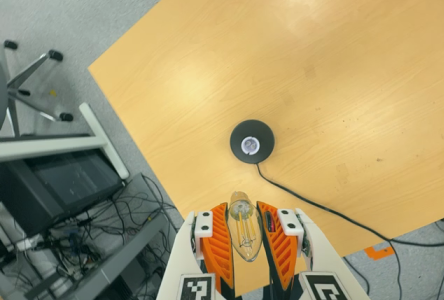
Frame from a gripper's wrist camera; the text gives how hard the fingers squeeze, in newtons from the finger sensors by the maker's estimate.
{"total": 20.2, "left": 21.6, "right": 18.8}